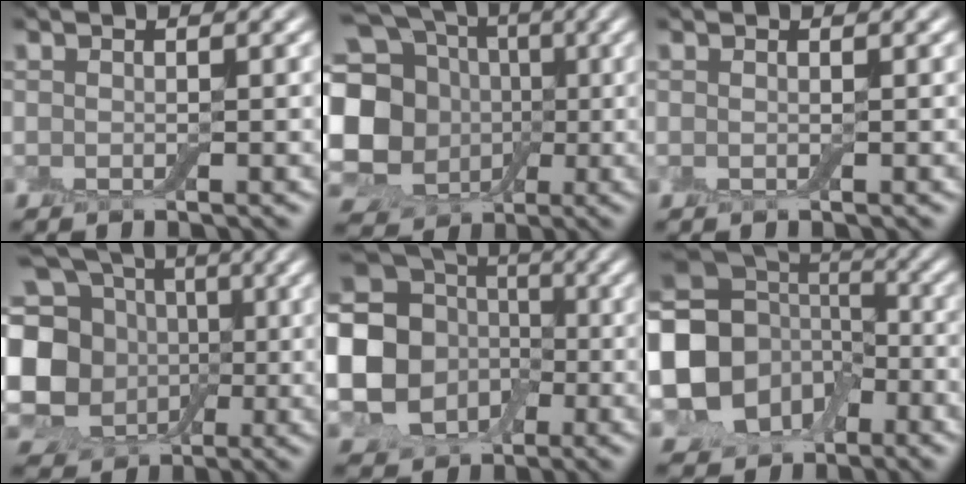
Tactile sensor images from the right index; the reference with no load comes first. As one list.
[{"total": 19.6, "force": [-1.0, 17.9, 8.0], "torque": [-0.205, -0.008, -0.055]}, {"total": 0.0}, {"total": 17.5, "force": [-0.5, 15.8, 7.5], "torque": [-0.201, 0.001, -0.037]}, {"total": 13.0, "force": [-1.1, 11.3, 6.2], "torque": [-0.127, -0.016, -0.050]}, {"total": 12.7, "force": [-3.9, 10.0, 6.8], "torque": [-0.154, -0.020, -0.088]}]